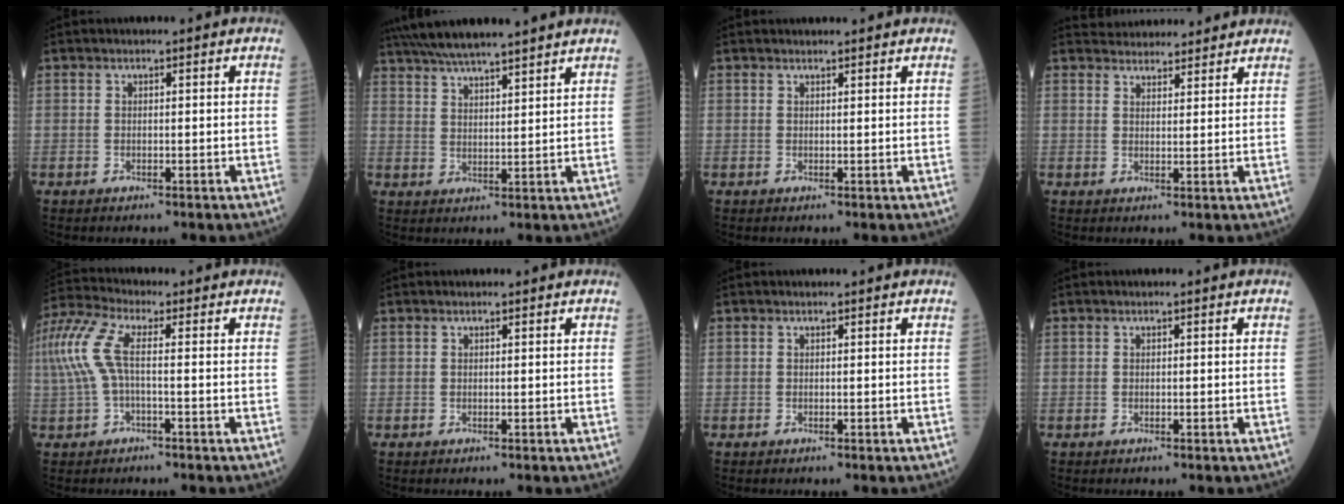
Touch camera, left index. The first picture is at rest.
{"total": 13.5, "force": [12.0, 0.6, 6.2], "torque": [-0.116, 0.030, 0.189]}
{"total": 1.8, "force": [1.8, 0.3, 0.2], "torque": [-0.010, 0.010, 0.023]}
{"total": 8.3, "force": [8.0, 2.1, 1.3], "torque": [-0.010, 0.025, 0.101]}
{"total": 8.5, "force": [0.5, 2.2, 8.2], "torque": [-0.208, 0.038, 0.005]}
{"total": 0.0}
{"total": 0.0}
{"total": 0.0}